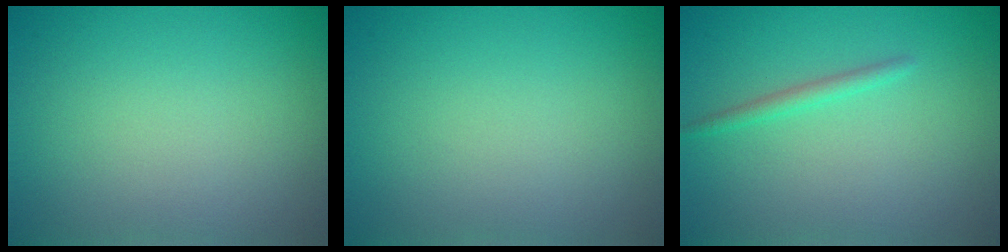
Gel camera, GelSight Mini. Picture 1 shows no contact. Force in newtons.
{"total": 0.0}
{"total": 1.3, "press": 1.3, "slide": 0.0}